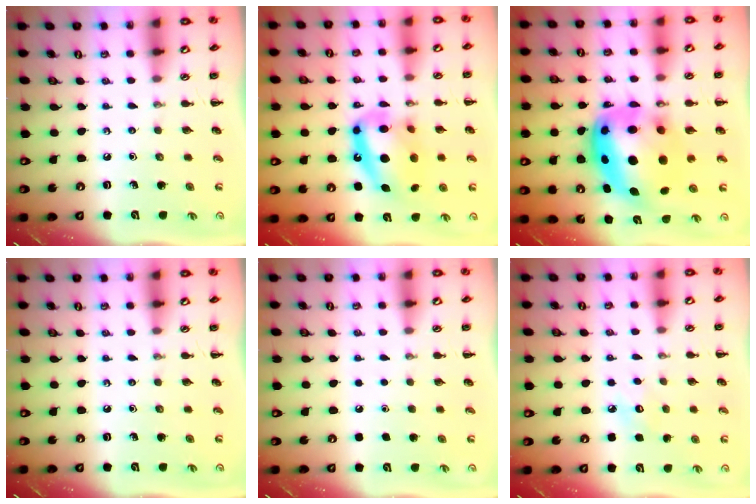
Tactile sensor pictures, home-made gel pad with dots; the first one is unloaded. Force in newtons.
{"total": 16.8, "press": 16.2, "slide": 4.4}
{"total": 17.3, "press": 16.7, "slide": 4.5}
{"total": 0.0}
{"total": 1.7, "press": 1.7, "slide": 0.1}
{"total": 7.3, "press": 7.1, "slide": 1.7}